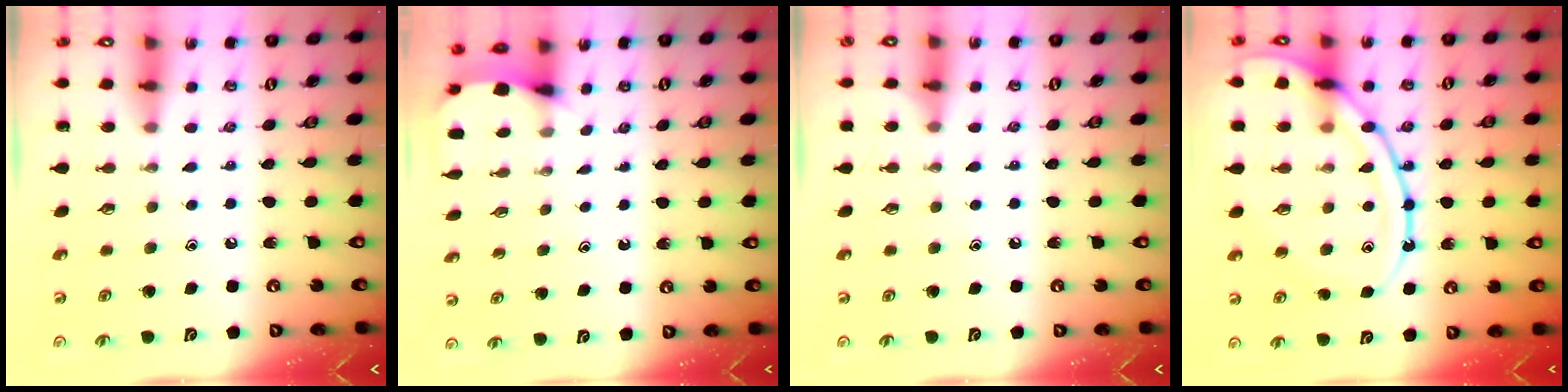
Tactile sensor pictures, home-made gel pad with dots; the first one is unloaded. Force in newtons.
{"total": 2.8, "press": 2.8, "slide": 0.3}
{"total": 3.2, "press": 3.2, "slide": 0.5}
{"total": 17.9, "press": 17.8, "slide": 1.6}